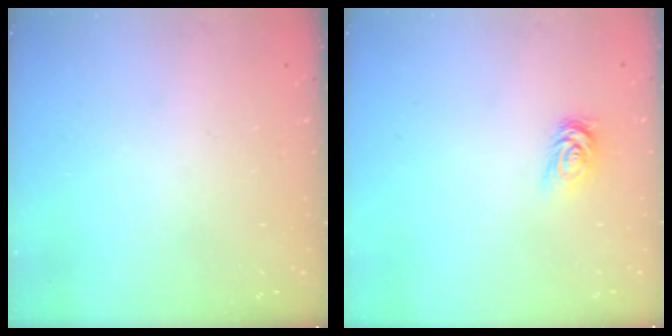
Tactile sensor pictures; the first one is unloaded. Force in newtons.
{"total": 3.2, "press": 3.2, "slide": 0.5}